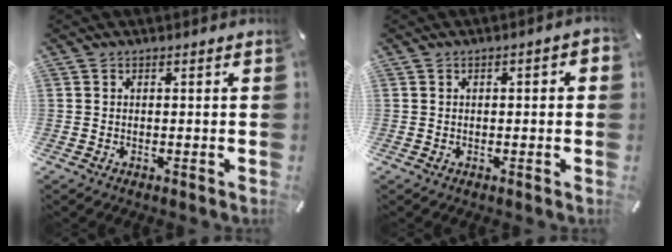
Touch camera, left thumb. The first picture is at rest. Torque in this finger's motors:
{"motor_torque": [0.07, 0.01, 0.10, 0.11, -0.08]}